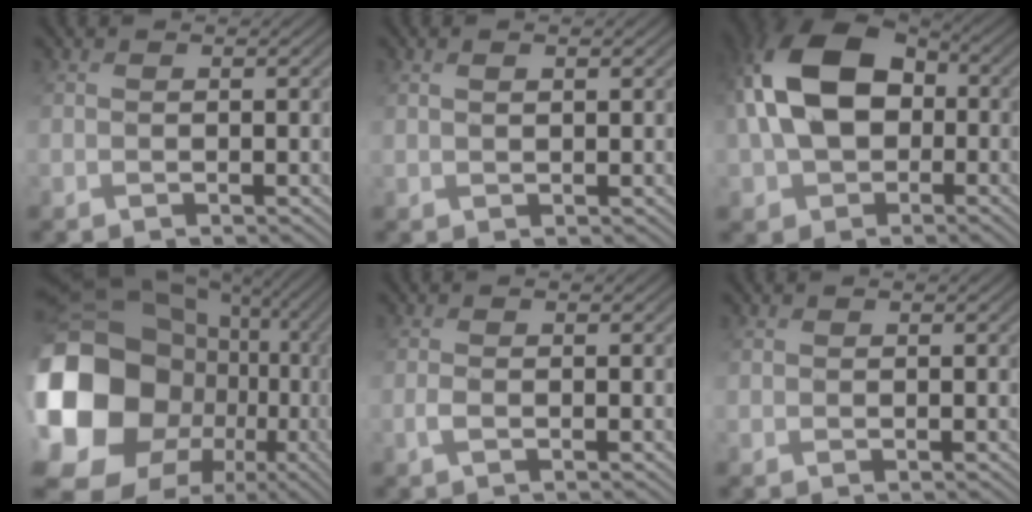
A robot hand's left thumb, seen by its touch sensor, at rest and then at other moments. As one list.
[{"total": 1.1, "force": [0.6, 0.4, 0.8], "torque": [-0.022, 0.002, 0.014]}, {"total": 14.4, "force": [0.3, 9.9, 10.4], "torque": [-0.229, 0.006, -0.004]}, {"total": 22.0, "force": [-2.6, 18.7, 11.4], "torque": [-0.324, -0.037, -0.025]}, {"total": 1.2, "force": [-0.5, 0.3, 1.0], "torque": [-0.026, 0.000, -0.012]}, {"total": 0.0}]